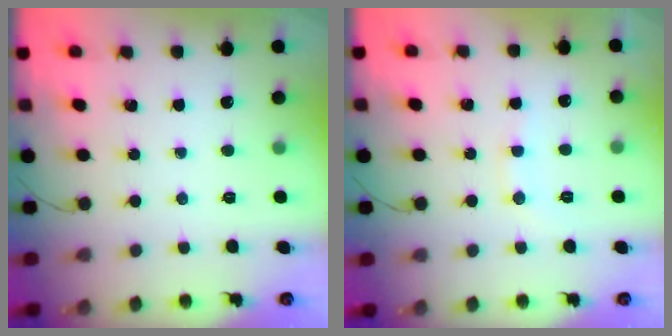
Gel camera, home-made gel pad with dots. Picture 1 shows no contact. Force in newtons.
{"total": 7.3, "press": 7.2, "slide": 1.4}